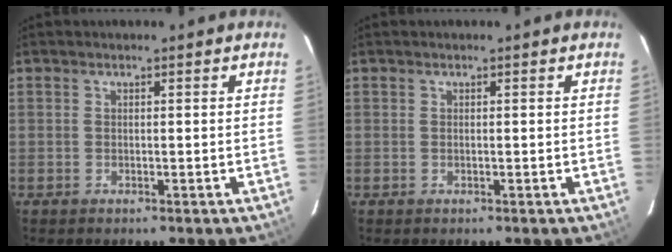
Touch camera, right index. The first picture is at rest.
{"total": 0.0}